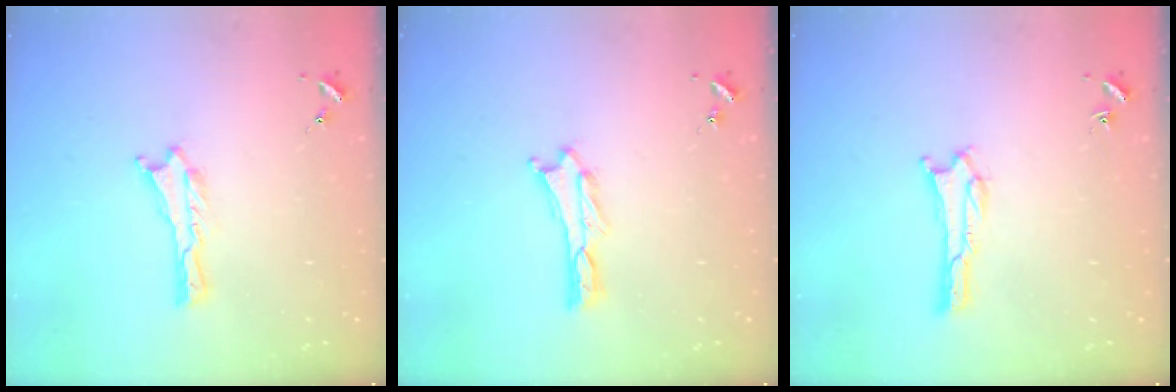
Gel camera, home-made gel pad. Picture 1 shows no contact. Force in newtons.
{"total": 0.5, "press": 0.5, "slide": 0.2}
{"total": 1.3, "press": 1.3, "slide": 0.4}